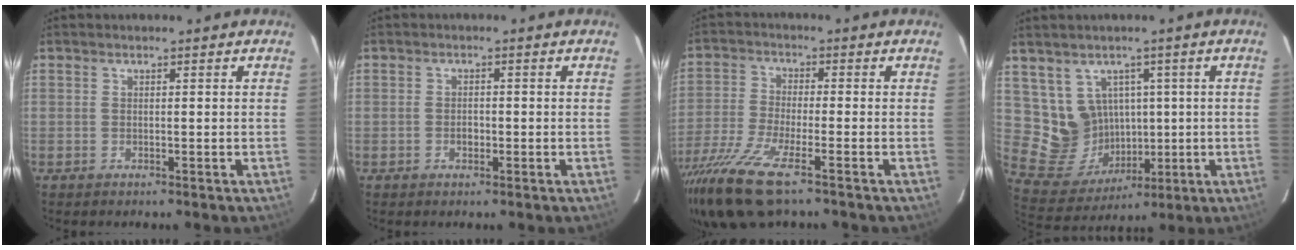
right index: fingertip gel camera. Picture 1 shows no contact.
{"total": 1.5, "force": [-0.5, 1.2, 0.8], "torque": [-0.015, 0.004, -0.006]}
{"total": 13.9, "force": [-9.5, 2.5, 9.8], "torque": [-0.219, -0.050, -0.186]}
{"total": 10.9, "force": [2.8, 10.1, 3.0], "torque": [-0.080, 0.008, 0.084]}